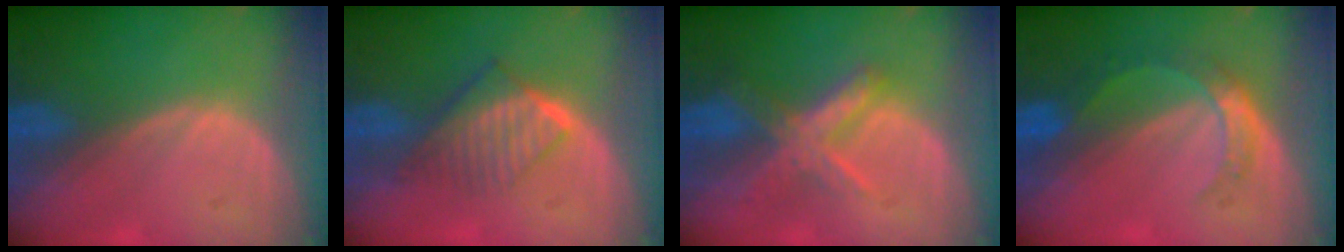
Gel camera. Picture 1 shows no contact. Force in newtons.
{"total": 6.5, "press": 5.7, "slide": 3.0}
{"total": 7.2, "press": 6.2, "slide": 3.8}
{"total": 5.4, "press": 4.9, "slide": 2.2}